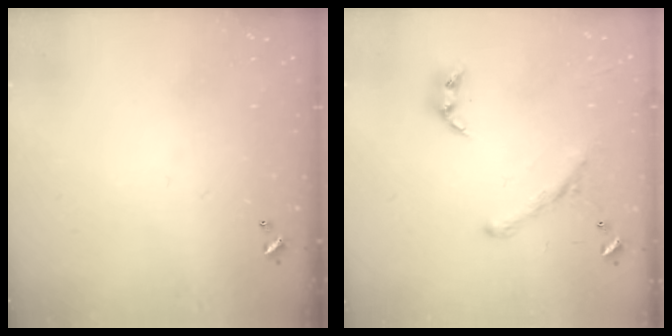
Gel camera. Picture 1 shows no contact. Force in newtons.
{"total": 2.0, "press": 1.5, "slide": 1.2}